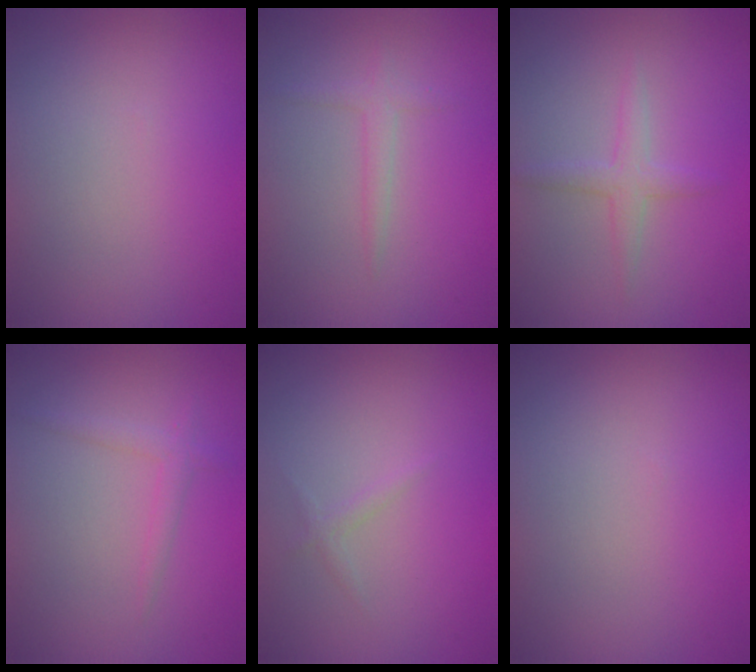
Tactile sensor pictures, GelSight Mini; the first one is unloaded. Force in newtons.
{"total": 1.4, "press": 1.4, "slide": 0.1}
{"total": 1.7, "press": 1.7, "slide": 0.1}
{"total": 1.4, "press": 1.4, "slide": 0.1}
{"total": 0.7, "press": 0.7, "slide": 0.0}
{"total": 0.0}